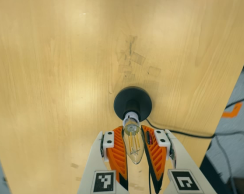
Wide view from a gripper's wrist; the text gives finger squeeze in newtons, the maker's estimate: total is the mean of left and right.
{"total": 18.0, "left": 17.2, "right": 18.8}